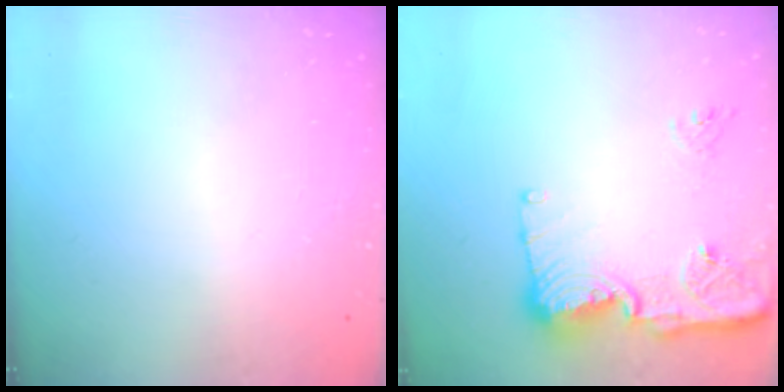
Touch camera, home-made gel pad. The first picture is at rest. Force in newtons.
{"total": 14.8, "press": 14.7, "slide": 1.5}